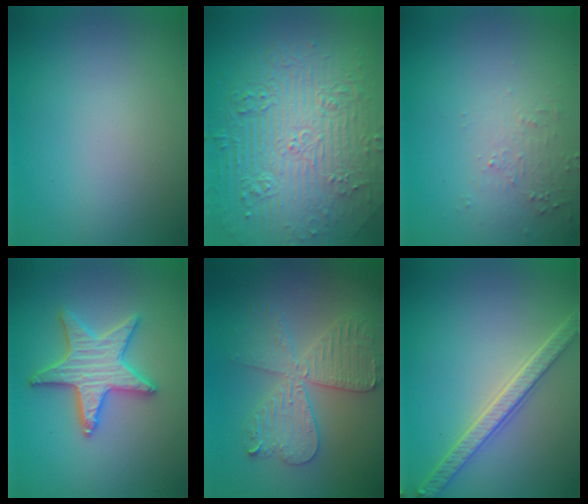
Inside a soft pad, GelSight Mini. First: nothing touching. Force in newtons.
{"total": 10.9, "press": 7.3, "slide": 8.2}
{"total": 2.1, "press": 2.0, "slide": 0.5}
{"total": 4.5, "press": 4.4, "slide": 0.8}
{"total": 4.8, "press": 4.7, "slide": 0.7}
{"total": 4.2, "press": 3.5, "slide": 2.3}